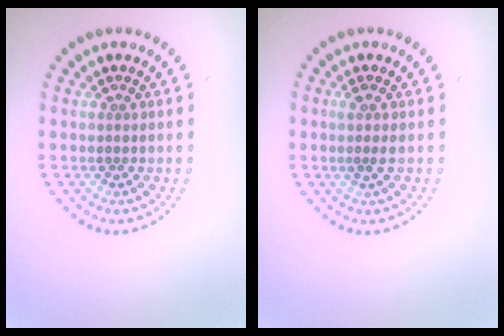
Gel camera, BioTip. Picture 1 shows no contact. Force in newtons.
{"total": 1.3, "press": 1.0, "slide": 0.8}